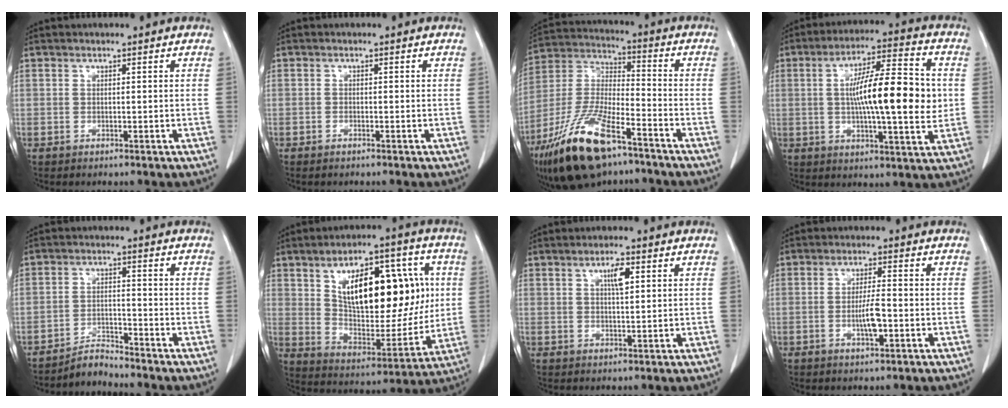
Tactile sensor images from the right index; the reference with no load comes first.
{"total": 0.7, "force": [-0.6, 0.2, 0.3], "torque": [-0.010, -0.001, -0.008]}
{"total": 18.6, "force": [-12.0, 5.4, 13.1], "torque": [-0.291, -0.022, -0.222]}
{"total": 15.7, "force": [0.8, 2.6, 15.4], "torque": [-0.253, 0.013, 0.007]}
{"total": 3.4, "force": [-3.4, 0.0, -0.2], "torque": [0.007, -0.010, -0.061]}
{"total": 21.2, "force": [5.1, 9.4, 18.4], "torque": [-0.290, 0.021, 0.087]}
{"total": 3.3, "force": [1.3, 0.7, 3.0], "torque": [-0.052, 0.001, 0.022]}
{"total": 4.4, "force": [-1.2, 0.8, 4.2], "torque": [-0.079, -0.002, -0.019]}